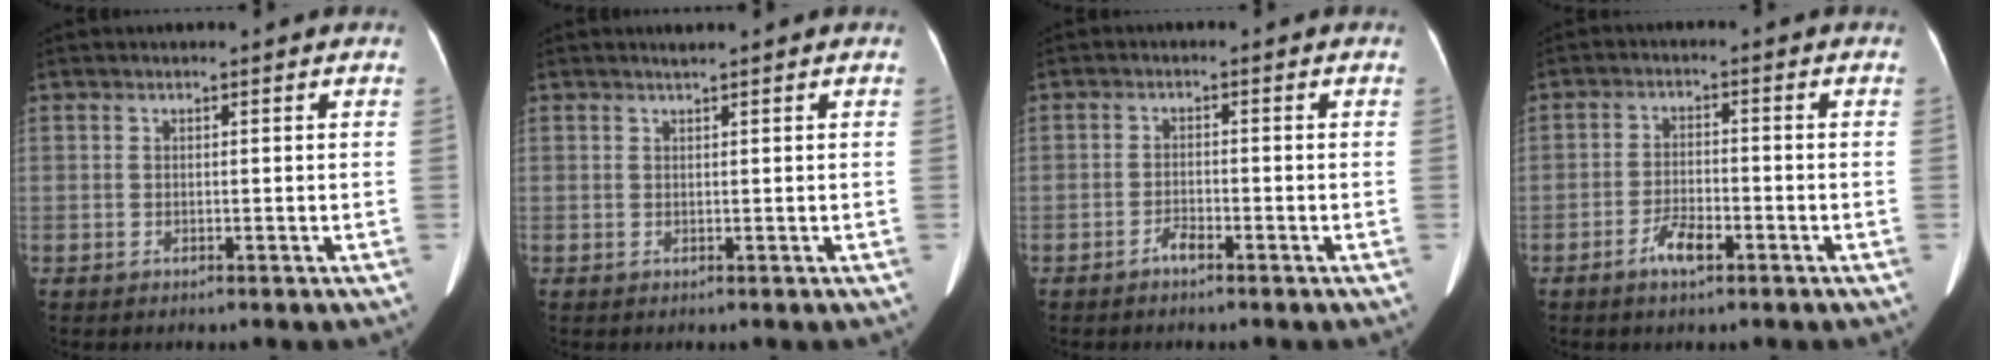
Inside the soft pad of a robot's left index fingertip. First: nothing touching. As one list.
[{"total": 0.6, "force": [0.5, -0.1, 0.2], "torque": [-0.011, -0.001, 0.015]}, {"total": 1.7, "force": [-1.4, 0.4, 0.9], "torque": [-0.019, 0.000, -0.025]}, {"total": 4.0, "force": [-2.5, 1.3, 2.9], "torque": [-0.058, 0.001, -0.045]}]